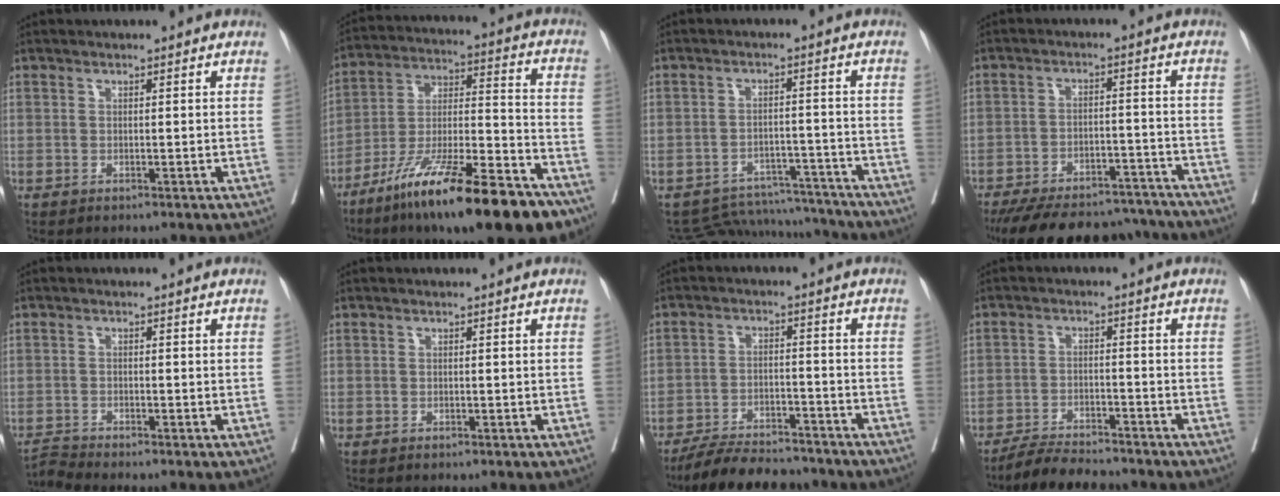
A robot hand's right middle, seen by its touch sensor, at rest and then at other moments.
{"total": 24.7, "force": [-17.1, 3.8, 17.4], "torque": [-0.247, -0.017, -0.287]}
{"total": 11.9, "force": [-11.6, 2.8, 0.3], "torque": [-0.004, 0.022, -0.155]}
{"total": 21.7, "force": [-19.0, 7.1, 7.8], "torque": [-0.144, -0.003, -0.258]}
{"total": 2.2, "force": [-1.9, -1.0, -0.3], "torque": [0.005, -0.015, -0.039]}
{"total": 0.0}
{"total": 10.8, "force": [-9.8, 3.2, 3.4], "torque": [-0.046, 0.002, -0.152]}
{"total": 6.4, "force": [-5.9, 1.5, 1.6], "torque": [-0.026, -0.012, -0.102]}